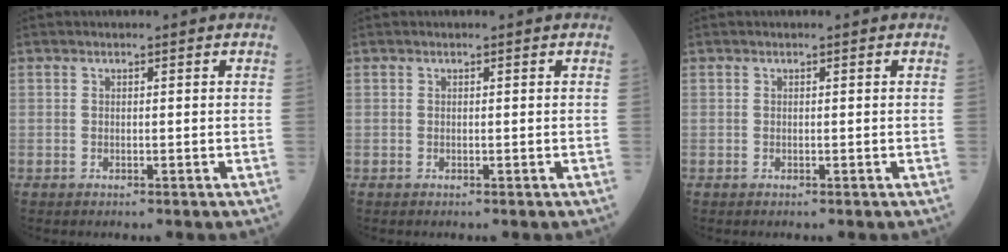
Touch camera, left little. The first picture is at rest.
{"total": 0.0}
{"total": 0.0}